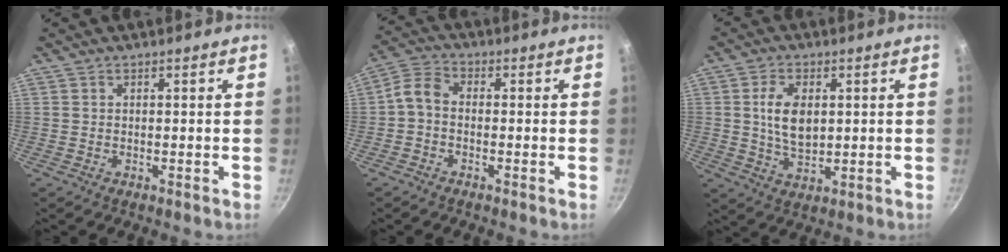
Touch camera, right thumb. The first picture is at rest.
{"total": 4.5, "force": [-1.2, 3.1, 3.1], "torque": [-0.071, 0.028, -0.036]}
{"total": 8.0, "force": [1.2, 5.0, 6.2], "torque": [-0.104, -0.010, 0.026]}